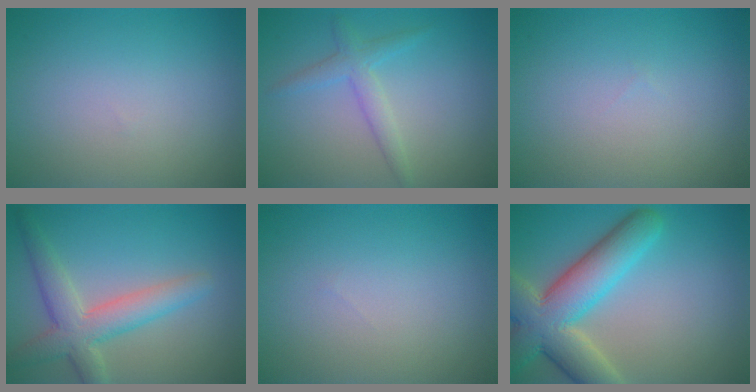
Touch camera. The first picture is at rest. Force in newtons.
{"total": 2.2, "press": 2.2, "slide": 0.1}
{"total": 0.0}
{"total": 4.8, "press": 4.8, "slide": 0.3}
{"total": 0.0}
{"total": 9.0, "press": 9.0, "slide": 0.6}